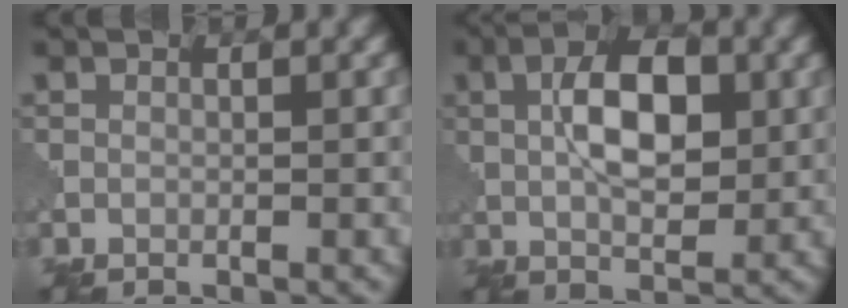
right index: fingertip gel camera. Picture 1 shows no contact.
{"total": 6.3, "force": [1.6, 3.0, 5.3], "torque": [-0.090, 0.007, 0.028]}